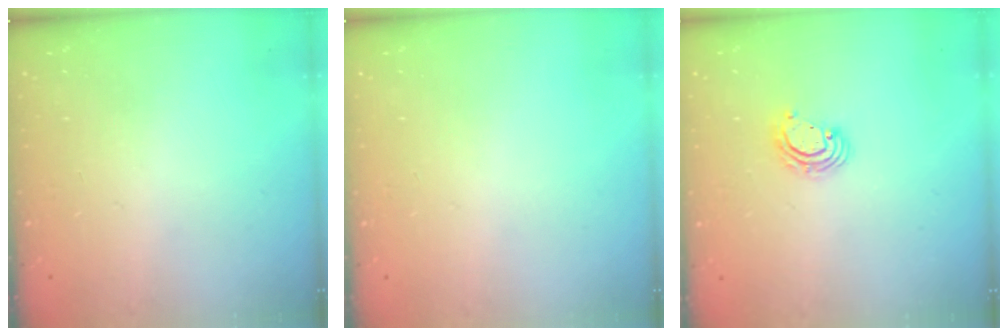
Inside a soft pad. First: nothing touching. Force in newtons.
{"total": 0.0}
{"total": 4.6, "press": 4.6, "slide": 0.2}